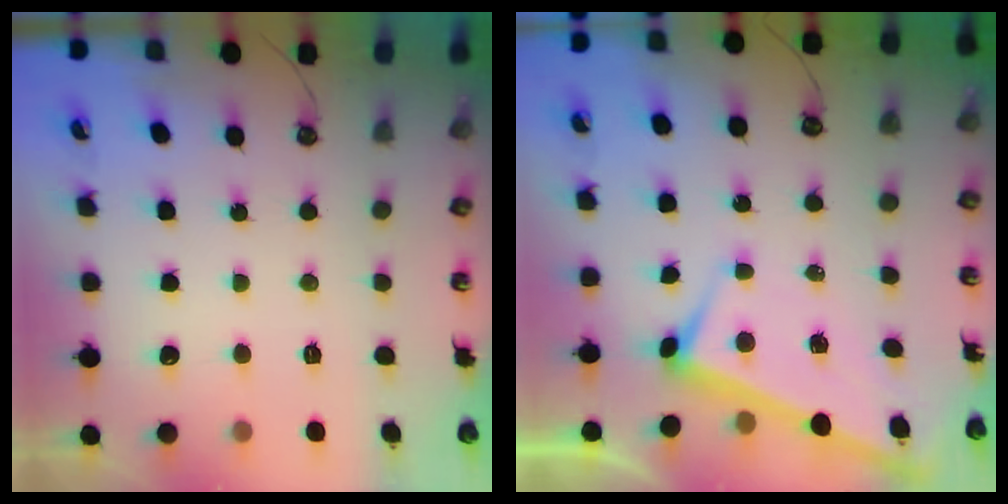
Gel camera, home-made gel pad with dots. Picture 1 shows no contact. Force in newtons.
{"total": 3.3, "press": 3.3, "slide": 0.0}